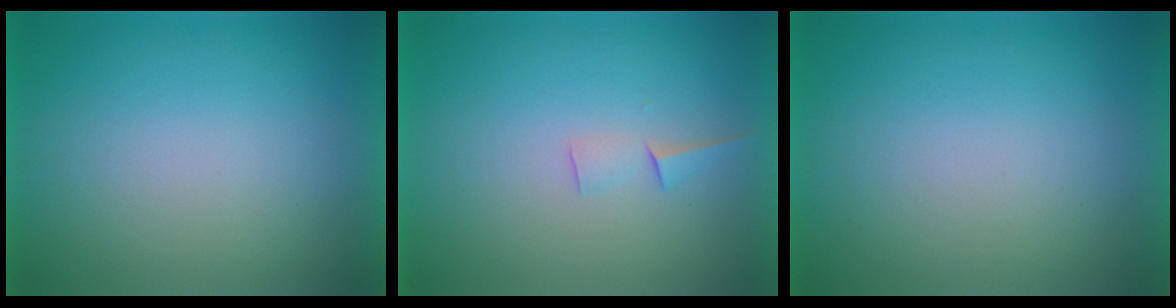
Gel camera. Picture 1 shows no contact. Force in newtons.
{"total": 1.5}
{"total": 0.0}